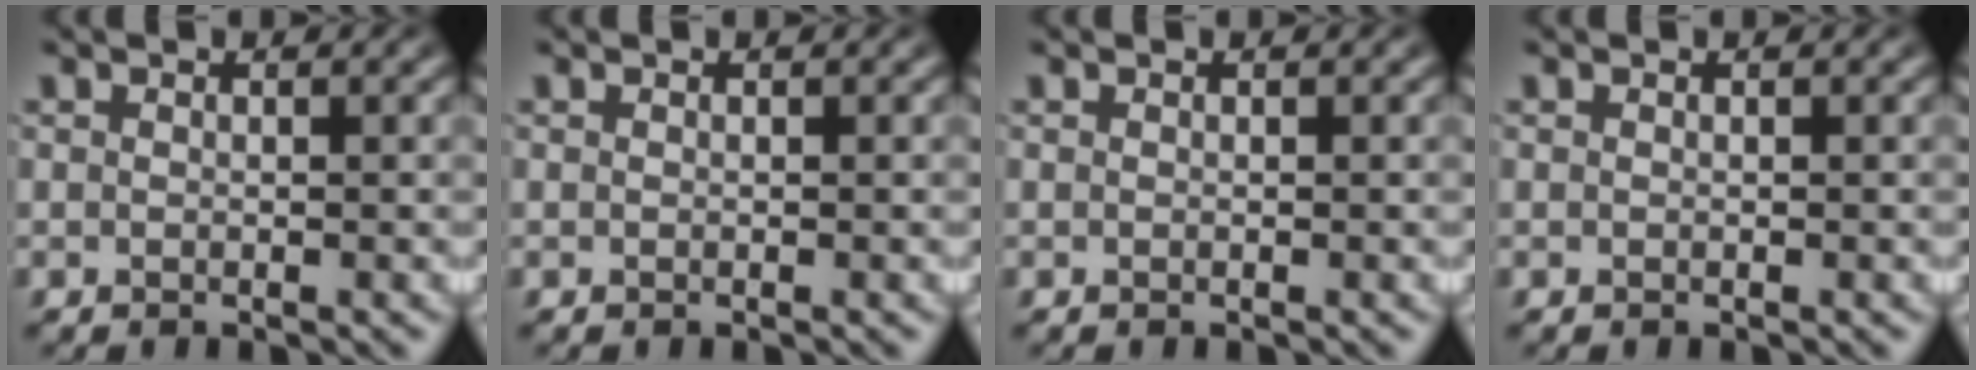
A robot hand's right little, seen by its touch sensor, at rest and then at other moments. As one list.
[{"total": 0.0}, {"total": 0.0}, {"total": 0.0}]